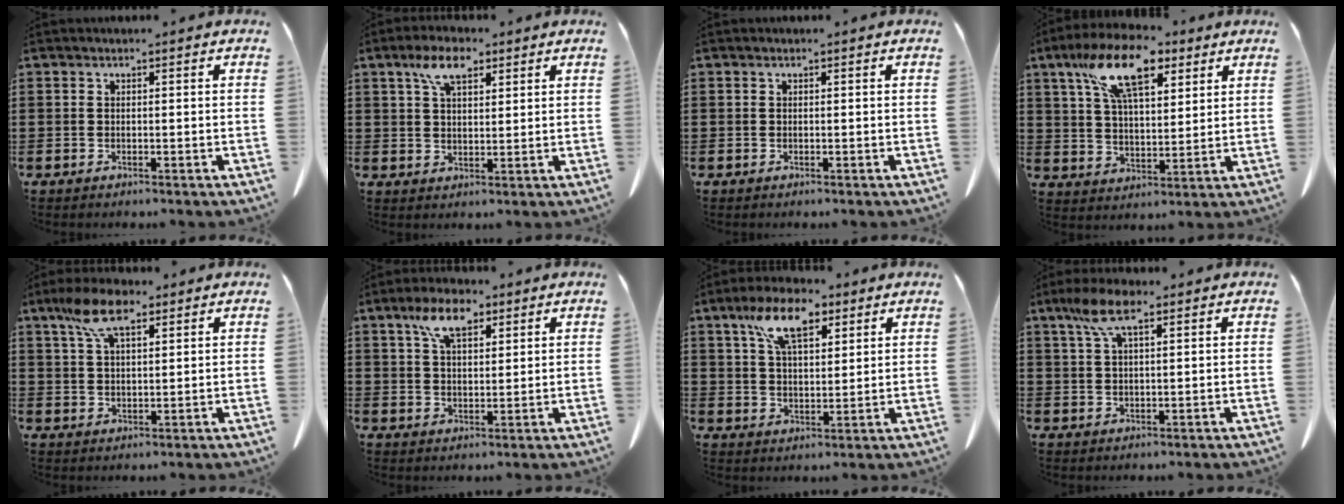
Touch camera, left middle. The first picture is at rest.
{"total": 6.3, "force": [3.6, 3.0, 4.3], "torque": [-0.088, 0.007, 0.063]}
{"total": 0.0}
{"total": 13.8, "force": [8.1, 5.9, 9.4], "torque": [-0.184, -0.005, 0.147]}
{"total": 8.1, "force": [5.1, 2.9, 5.6], "torque": [-0.124, 0.004, 0.095]}
{"total": 7.3, "force": [4.3, 3.5, 4.9], "torque": [-0.101, 0.007, 0.077]}
{"total": 10.0, "force": [6.0, 4.4, 6.8], "torque": [-0.133, -0.001, 0.107]}
{"total": 6.5, "force": [3.6, 1.8, 5.1], "torque": [-0.108, 0.005, 0.065]}